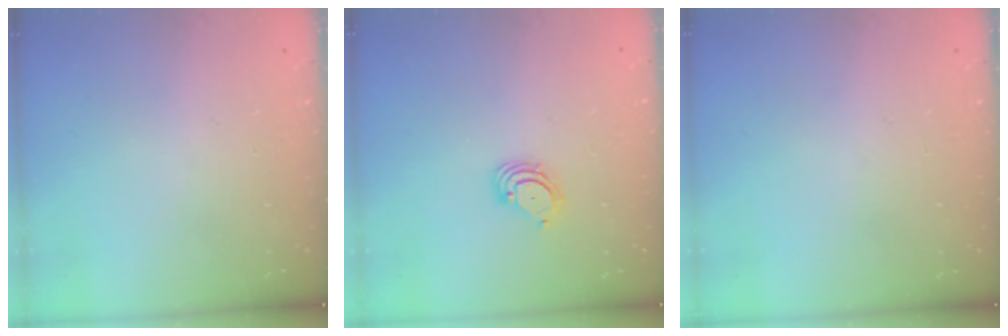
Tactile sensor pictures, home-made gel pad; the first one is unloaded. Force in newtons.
{"total": 3.6, "press": 3.6, "slide": 0.3}
{"total": 0.0}